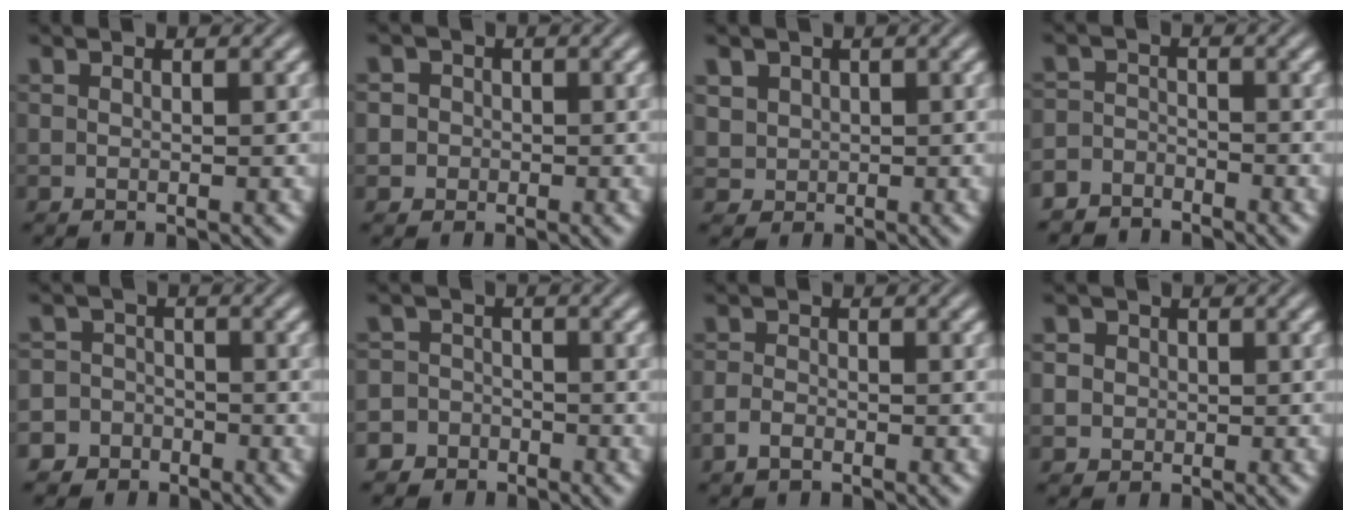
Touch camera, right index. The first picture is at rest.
{"total": 3.7, "force": [-0.6, 3.6, 0.7], "torque": [-0.017, -0.006, -0.016]}
{"total": 3.8, "force": [0.8, 3.4, 1.3], "torque": [-0.043, -0.027, 0.031]}
{"total": 3.6, "force": [-3.4, 1.1, -0.2], "torque": [0.014, -0.016, -0.057]}
{"total": 7.2, "force": [-3.8, 6.0, 0.7], "torque": [-0.014, -0.026, -0.072]}
{"total": 6.1, "force": [-3.5, 5.0, 0.5], "torque": [-0.004, -0.018, -0.069]}
{"total": 1.3, "force": [-1.3, -0.2, 0.3], "torque": [0.000, -0.008, -0.020]}
{"total": 4.0, "force": [0.0, 3.8, 1.3], "torque": [-0.032, -0.007, -0.004]}